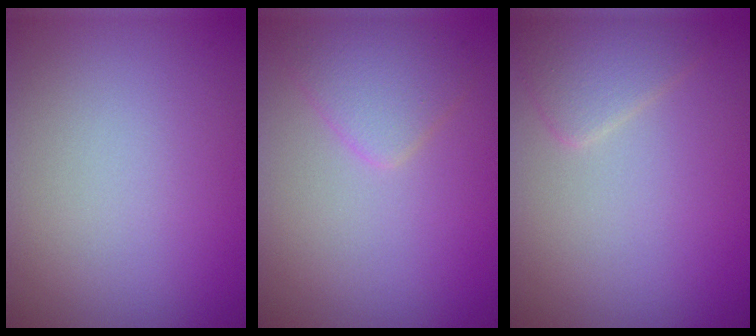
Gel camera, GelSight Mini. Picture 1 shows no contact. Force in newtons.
{"total": 2.6, "press": 2.6, "slide": 0.1}
{"total": 2.3, "press": 2.3, "slide": 0.0}